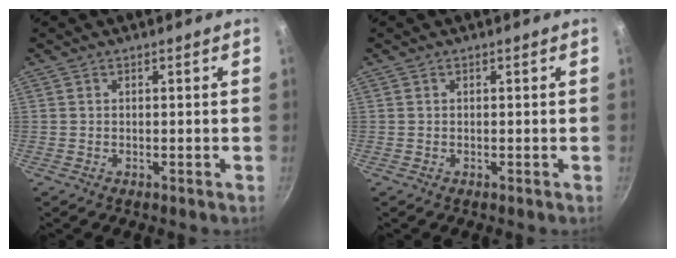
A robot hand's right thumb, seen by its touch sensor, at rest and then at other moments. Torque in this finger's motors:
{"motor_torque": [-0.08, 0.08, 0.13, 0.04, 0.00]}